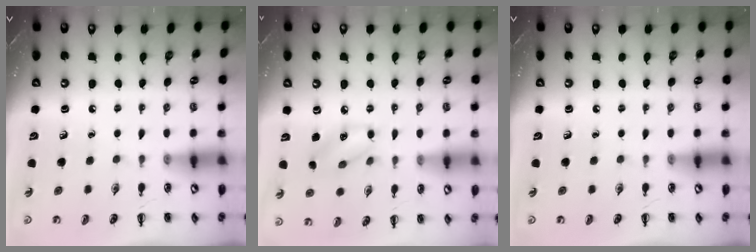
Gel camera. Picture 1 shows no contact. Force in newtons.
{"total": 7.3, "press": 7.3, "slide": 0.6}
{"total": 0.0}